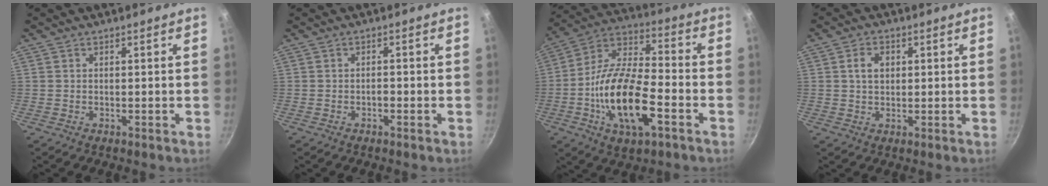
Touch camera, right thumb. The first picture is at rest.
{"total": 0.9, "force": [-0.7, 0.4, 0.5], "torque": [-0.008, 0.009, -0.013]}
{"total": 18.9, "force": [-6.1, 8.1, 16.0], "torque": [-0.292, 0.031, -0.125]}
{"total": 2.1, "force": [0.4, 1.5, 1.4], "torque": [-0.017, 0.003, 0.007]}